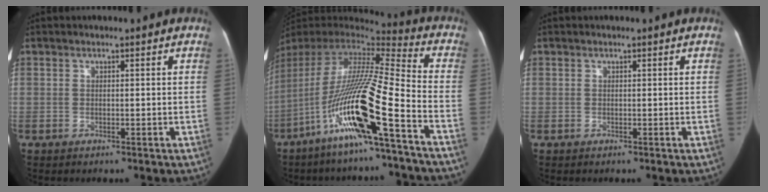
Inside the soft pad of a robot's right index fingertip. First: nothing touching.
{"total": 19.9, "force": [-10.1, -0.8, 17.1], "torque": [-0.344, -0.039, -0.201]}
{"total": 0.0}